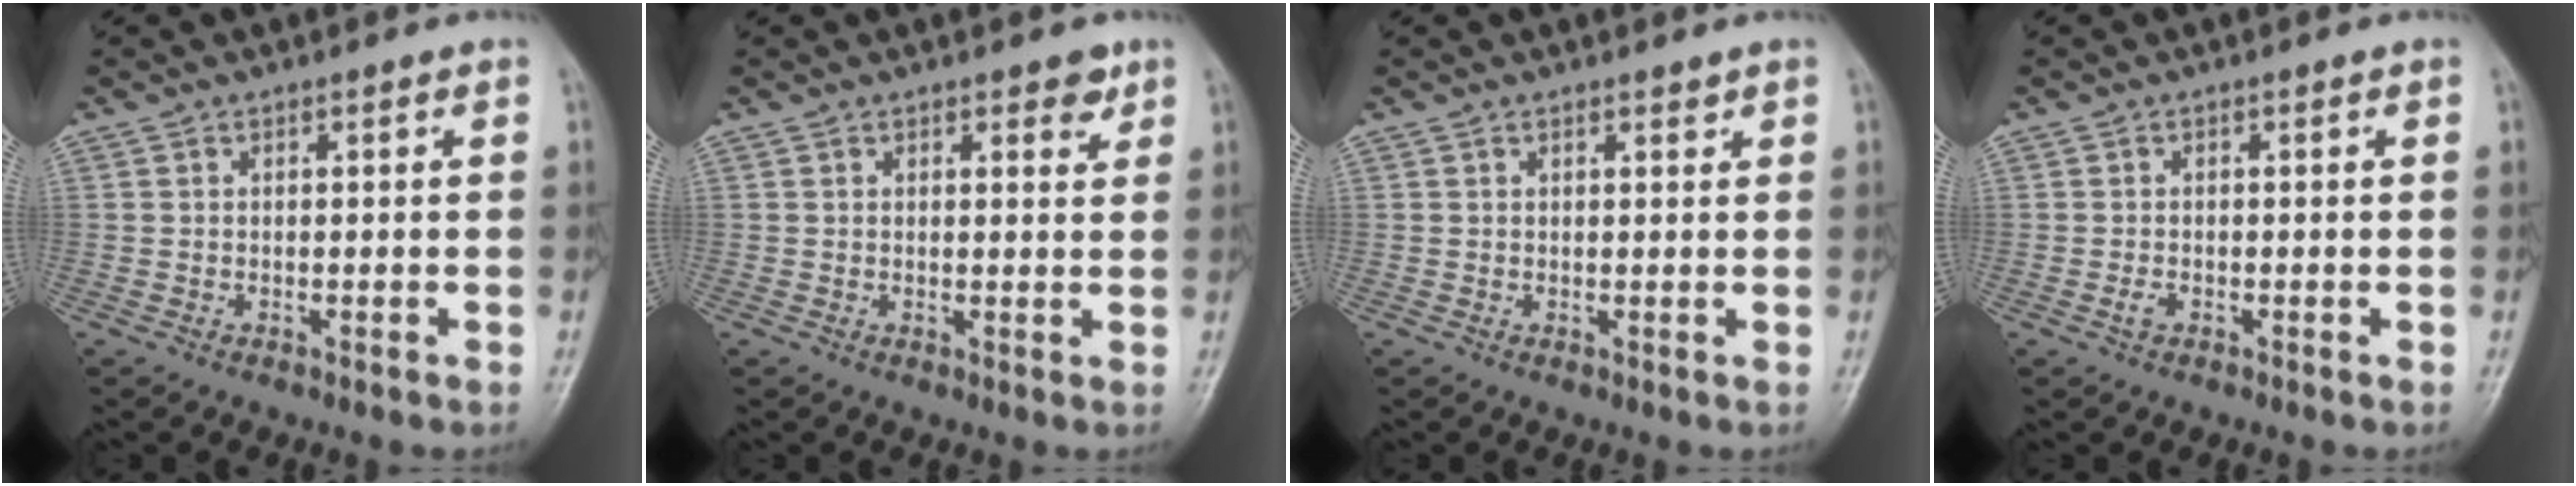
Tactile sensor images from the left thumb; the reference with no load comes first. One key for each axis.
{"total": 2.8, "fx": 1.8, "fy": 1.2, "fz": 1.8, "tx": -0.010, "ty": -0.009, "tz": 0.021}
{"total": 1.1, "fx": 0.8, "fy": 0.3, "fz": 0.6, "tx": -0.008, "ty": -0.005, "tz": 0.014}
{"total": 1.2, "fx": -0.4, "fy": 0.7, "fz": 0.8, "tx": -0.016, "ty": 0.000, "tz": -0.010}